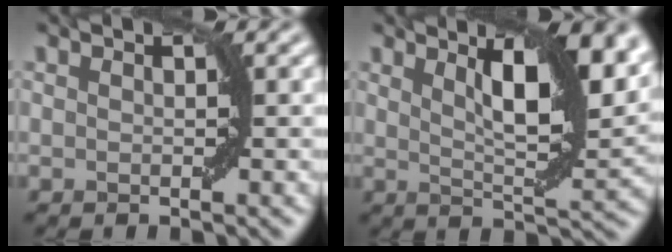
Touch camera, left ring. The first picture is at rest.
{"total": 8.0, "force": [3.4, 2.1, 6.9], "torque": [-0.097, -0.002, 0.062]}